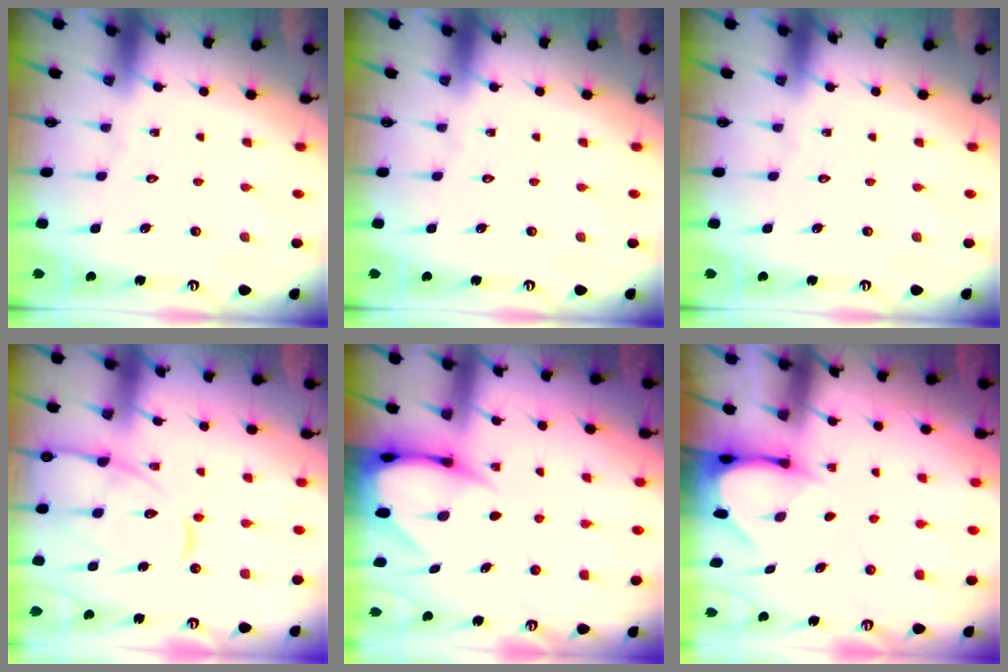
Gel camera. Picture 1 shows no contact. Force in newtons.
{"total": 0.0}
{"total": 0.0}
{"total": 13.0, "press": 13.0, "slide": 1.3}
{"total": 6.3, "press": 6.3, "slide": 0.8}
{"total": 3.6, "press": 3.6, "slide": 0.2}